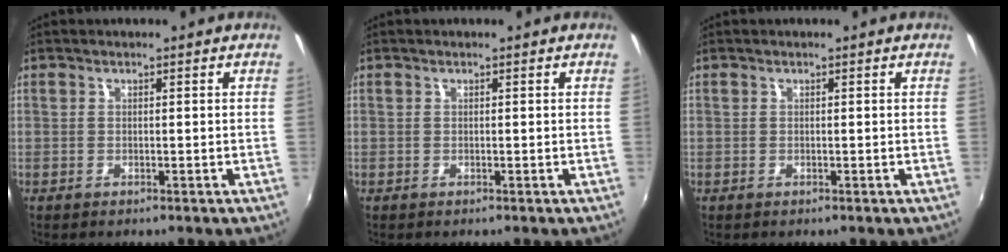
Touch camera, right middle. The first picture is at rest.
{"total": 0.0}
{"total": 0.0}